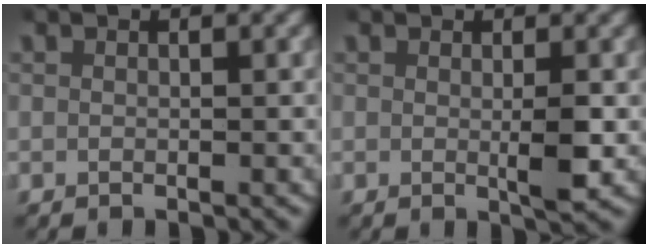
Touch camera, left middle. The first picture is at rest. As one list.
[{"total": 1.9, "force": [0.1, 0.1, 1.9], "torque": [-0.028, -0.007, 0.002]}]